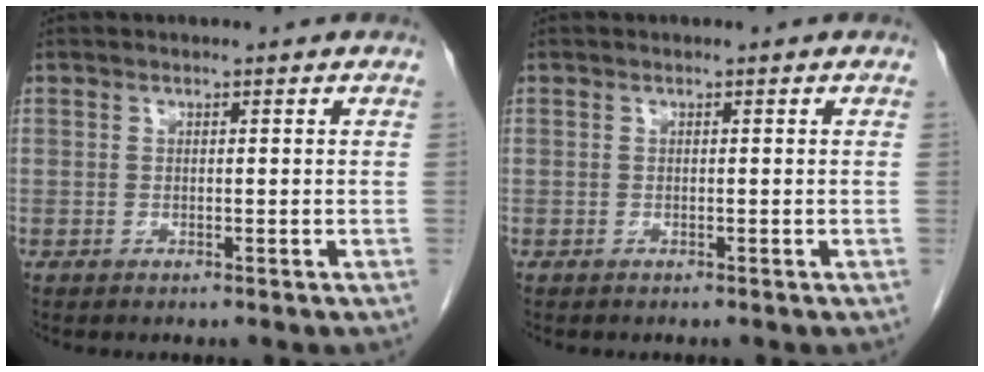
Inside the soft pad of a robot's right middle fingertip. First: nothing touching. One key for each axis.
{"total": 0.0}